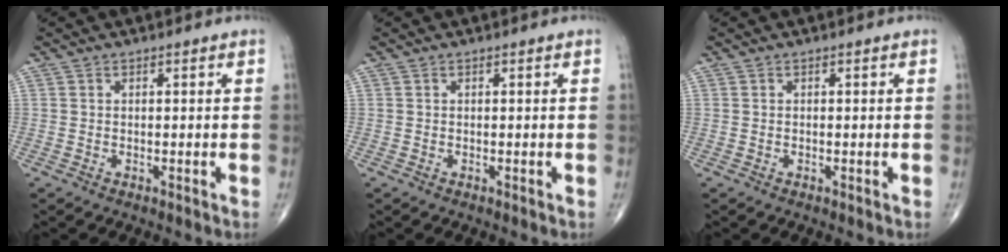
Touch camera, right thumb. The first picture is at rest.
{"total": 0.0}
{"total": 0.0}